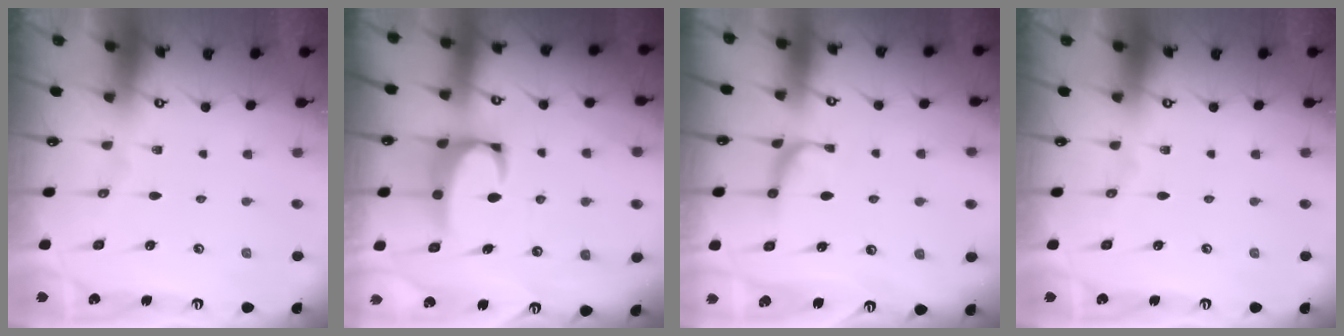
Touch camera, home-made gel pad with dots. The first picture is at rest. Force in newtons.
{"total": 4.6, "press": 4.5, "slide": 0.6}
{"total": 1.8, "press": 1.6, "slide": 0.7}
{"total": 0.0}